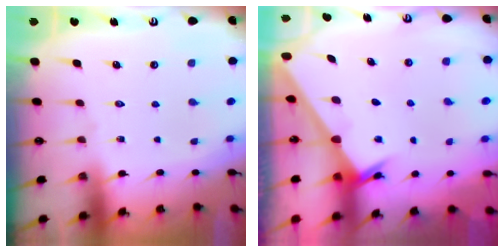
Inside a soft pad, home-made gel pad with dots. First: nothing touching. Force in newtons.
{"total": 2.3, "press": 2.3, "slide": 0.2}